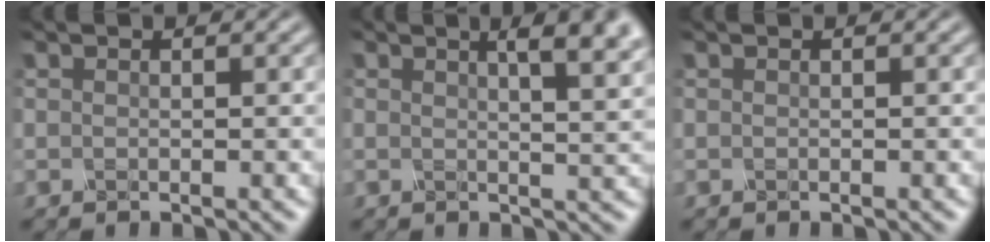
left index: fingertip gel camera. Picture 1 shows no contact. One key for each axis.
{"total": 6.1, "fx": 2.7, "fy": 2.5, "fz": 4.9, "tx": -0.023, "ty": 0.028, "tz": 0.015}
{"total": 0.0}